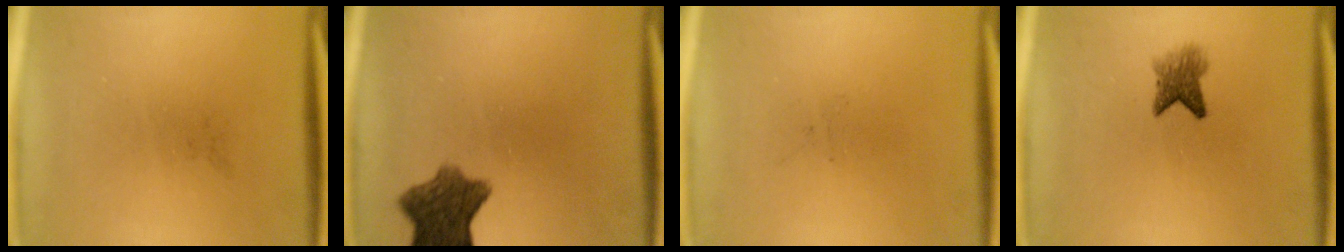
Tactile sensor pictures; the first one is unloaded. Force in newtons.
{"total": 8.1}
{"total": 0.0}
{"total": 3.2}